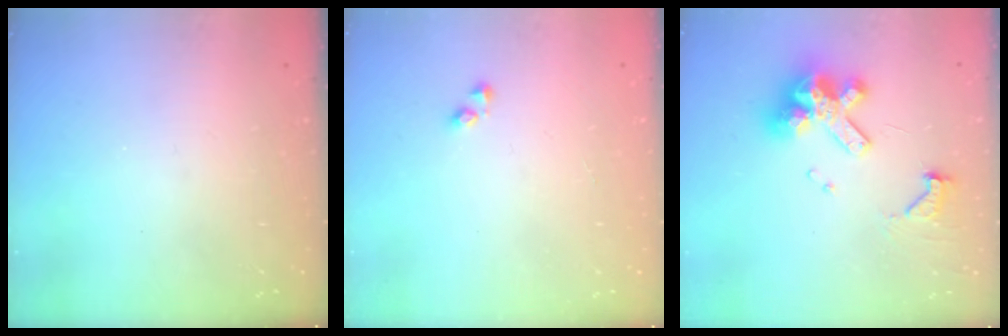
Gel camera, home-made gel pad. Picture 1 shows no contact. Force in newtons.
{"total": 1.8, "press": 1.8, "slide": 0.2}
{"total": 13.0, "press": 12.9, "slide": 1.6}